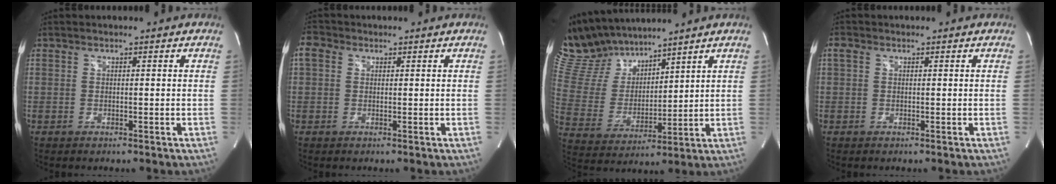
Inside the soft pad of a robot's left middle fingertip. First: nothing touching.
{"total": 2.6, "force": [0.9, 2.1, 1.2], "torque": [-0.035, 0.019, 0.017]}
{"total": 13.0, "force": [11.8, 3.9, 3.6], "torque": [-0.094, 0.018, 0.245]}
{"total": 1.1, "force": [0.4, 0.8, 0.6], "torque": [-0.019, 0.013, 0.008]}